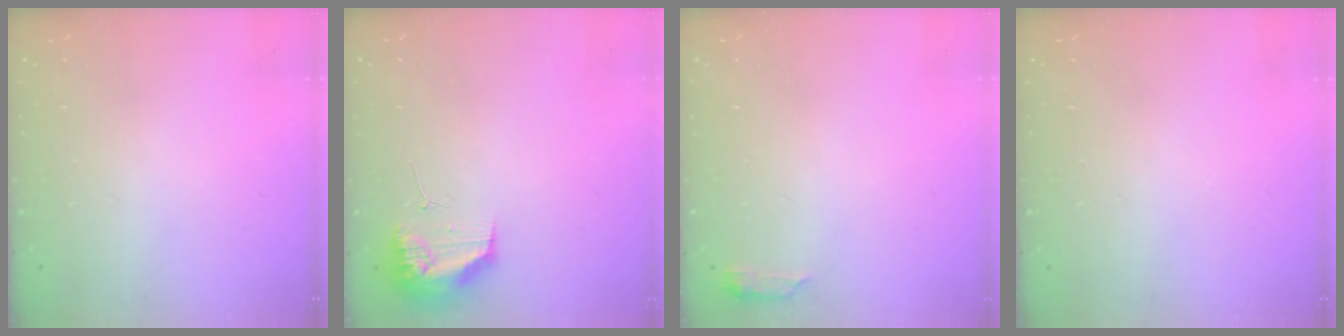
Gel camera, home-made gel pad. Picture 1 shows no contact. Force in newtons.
{"total": 9.7, "press": 9.7, "slide": 0.9}
{"total": 2.6, "press": 2.6, "slide": 0.5}
{"total": 0.0}